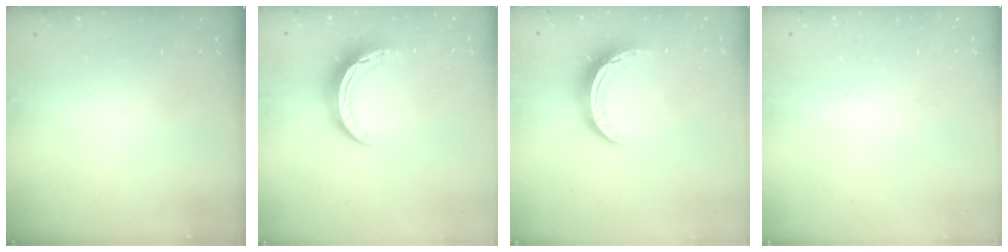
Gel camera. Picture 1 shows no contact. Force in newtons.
{"total": 10.5, "press": 10.5, "slide": 0.2}
{"total": 10.1, "press": 10.1, "slide": 0.1}
{"total": 2.6, "press": 2.6, "slide": 0.2}